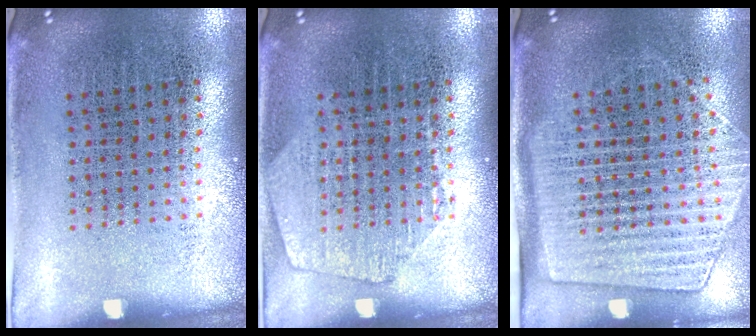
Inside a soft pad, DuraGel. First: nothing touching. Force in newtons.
{"total": 1.5, "press": 1.5, "slide": 0.3}
{"total": 1.9, "press": 1.6, "slide": 1.0}